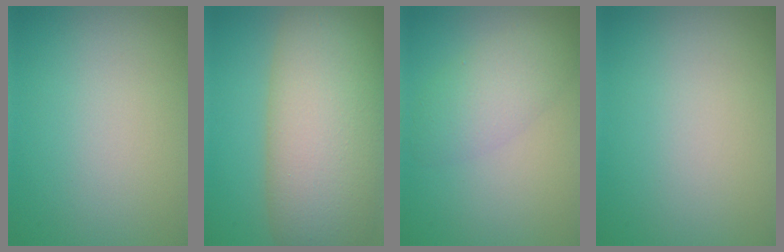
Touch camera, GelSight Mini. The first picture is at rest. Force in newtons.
{"total": 13.1, "press": 13.1, "slide": 0.5}
{"total": 3.3, "press": 3.3, "slide": 0.2}
{"total": 0.0}